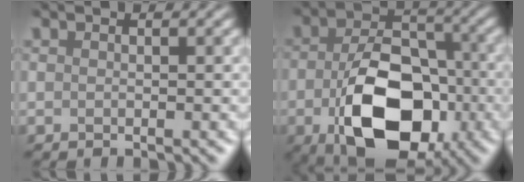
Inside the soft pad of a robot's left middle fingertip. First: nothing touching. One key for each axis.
{"total": 11.1, "fx": -4.1, "fy": 6.8, "fz": 7.8, "tx": -0.158, "ty": -0.016, "tz": -0.059}